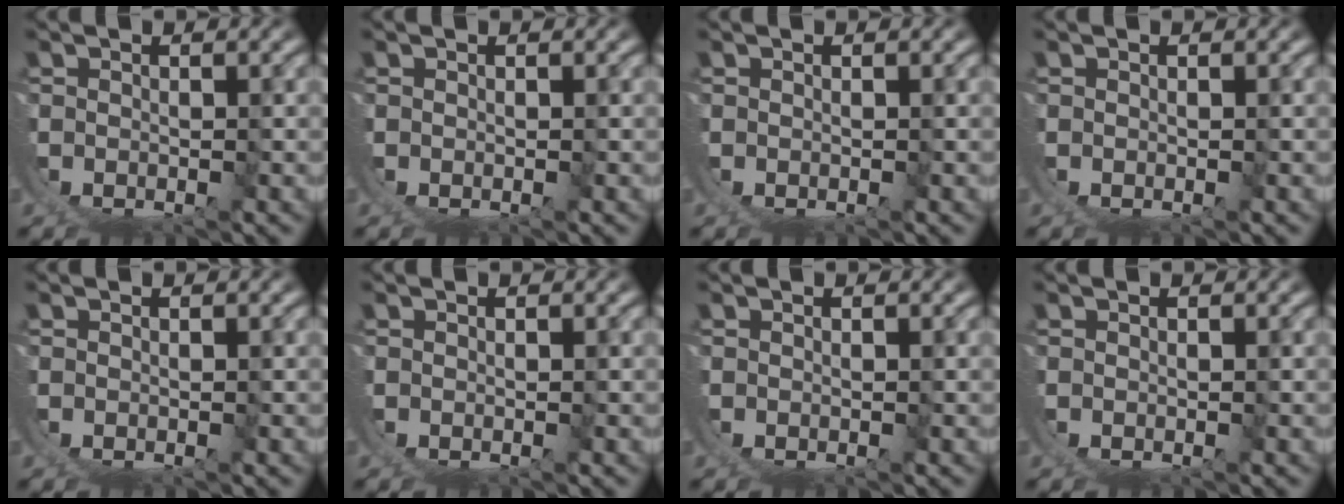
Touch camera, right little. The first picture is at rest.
{"total": 0.0}
{"total": 0.0}
{"total": 0.0}
{"total": 0.0}
{"total": 0.0}
{"total": 0.0}
{"total": 0.0}